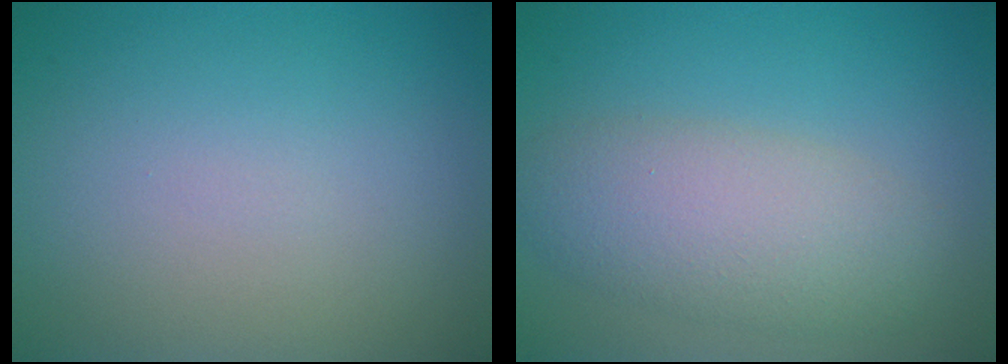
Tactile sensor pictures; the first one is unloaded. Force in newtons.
{"total": 5.3, "press": 5.3, "slide": 0.4}